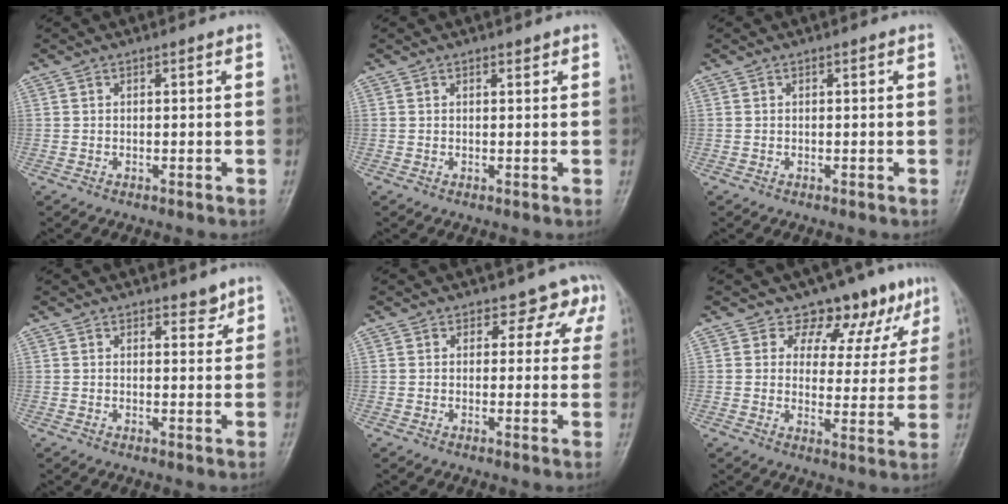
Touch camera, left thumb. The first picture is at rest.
{"total": 0.7, "force": [0.6, 0.3, 0.3], "torque": [-0.005, -0.004, 0.007]}
{"total": 0.0}
{"total": 2.3, "force": [1.8, 1.2, 0.9], "torque": [0.005, -0.012, 0.023]}
{"total": 5.3, "force": [3.9, 3.5, 0.8], "torque": [0.029, -0.020, 0.025]}
{"total": 10.9, "force": [8.0, 6.4, 3.7], "torque": [0.000, -0.044, 0.092]}